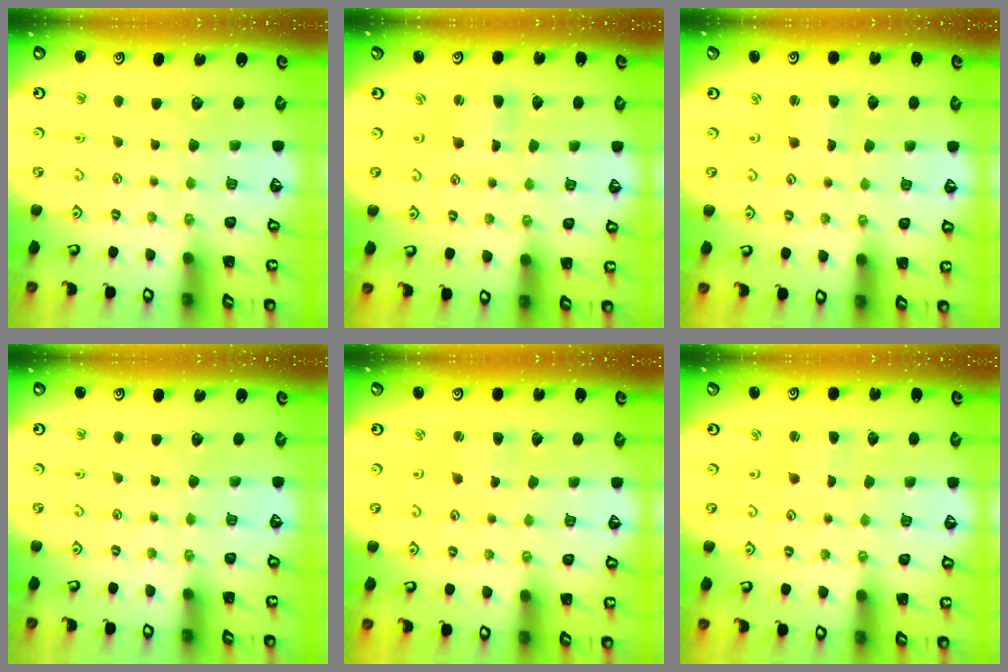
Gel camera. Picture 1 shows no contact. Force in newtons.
{"total": 1.2, "press": 1.2, "slide": 0.3}
{"total": 1.9, "press": 1.9, "slide": 0.3}
{"total": 0.0}
{"total": 2.0, "press": 2.0, "slide": 0.3}
{"total": 1.4, "press": 1.3, "slide": 0.3}